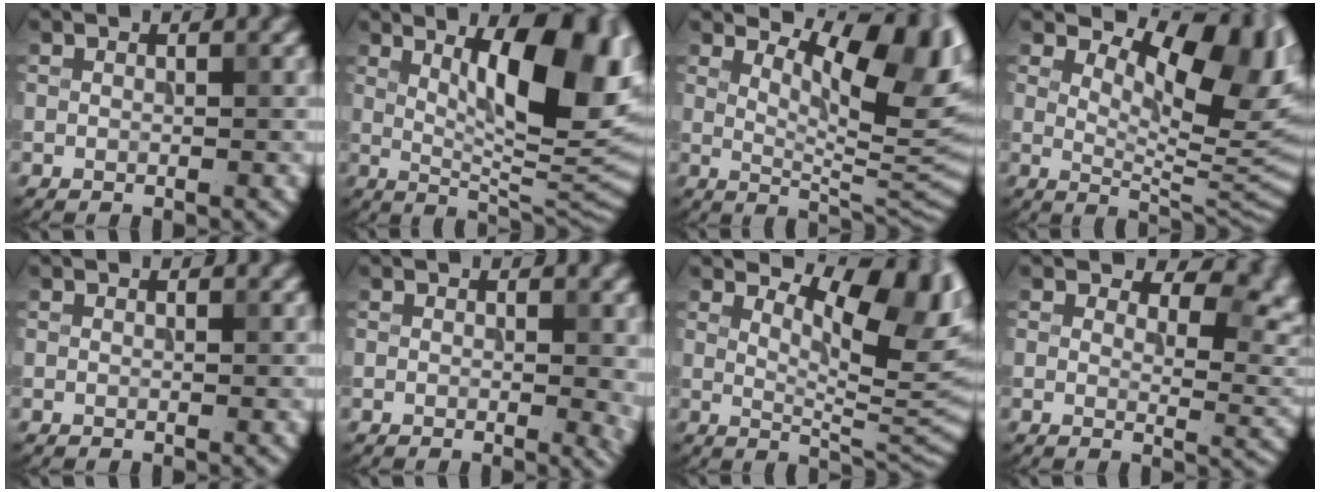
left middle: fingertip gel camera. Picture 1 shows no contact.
{"total": 11.9, "force": [3.7, 3.7, 10.7], "torque": [-0.140, -0.003, 0.065]}
{"total": 11.2, "force": [5.9, 3.7, 8.7], "torque": [-0.110, 0.007, 0.091]}
{"total": 11.5, "force": [4.4, 5.4, 9.1], "torque": [-0.120, -0.004, 0.074]}
{"total": 0.0}
{"total": 2.2, "force": [0.2, 0.8, 2.0], "torque": [-0.018, -0.003, 0.001]}
{"total": 9.6, "force": [5.1, 3.4, 7.4], "torque": [-0.101, -0.002, 0.082]}
{"total": 6.2, "force": [3.0, 3.5, 4.1], "torque": [-0.049, -0.010, 0.043]}